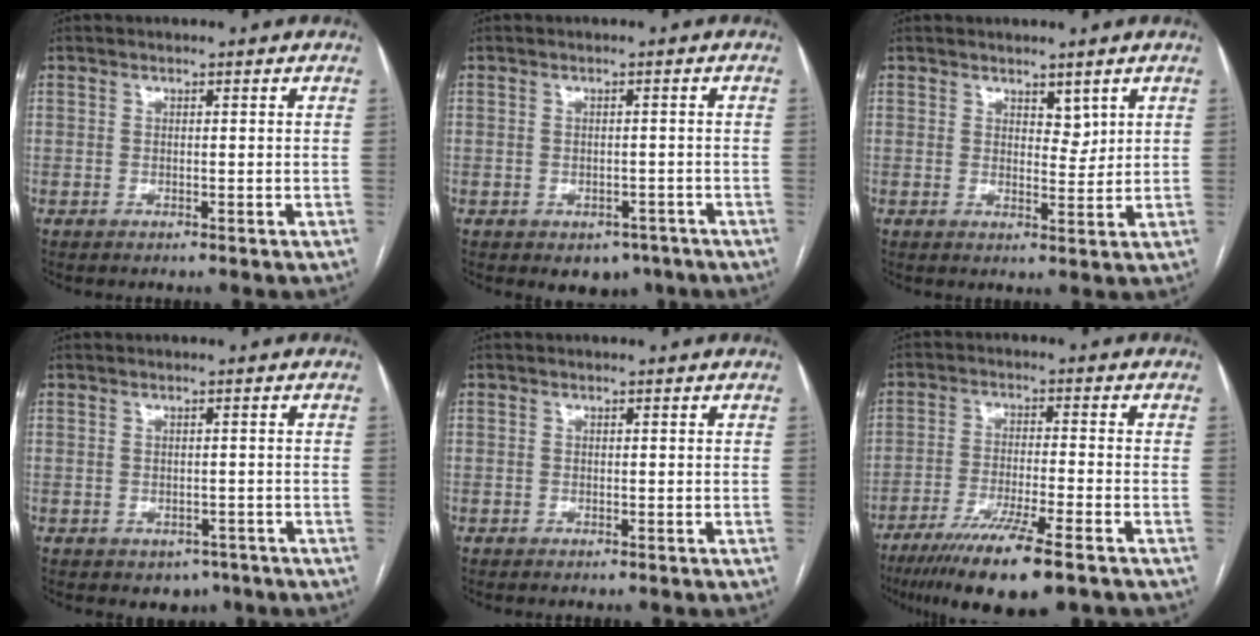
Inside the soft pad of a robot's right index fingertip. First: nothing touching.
{"total": 3.9, "force": [-2.5, 2.7, 1.4], "torque": [-0.005, 0.008, -0.023]}
{"total": 2.7, "force": [1.7, 1.4, 1.7], "torque": [-0.022, -0.006, 0.032]}
{"total": 2.8, "force": [-1.6, 2.1, 1.0], "torque": [-0.004, 0.004, -0.012]}
{"total": 0.6, "force": [-0.2, 0.5, 0.0], "torque": [0.002, 0.006, -0.006]}
{"total": 12.8, "force": [-8.8, 0.7, 9.2], "torque": [-0.160, -0.035, -0.144]}